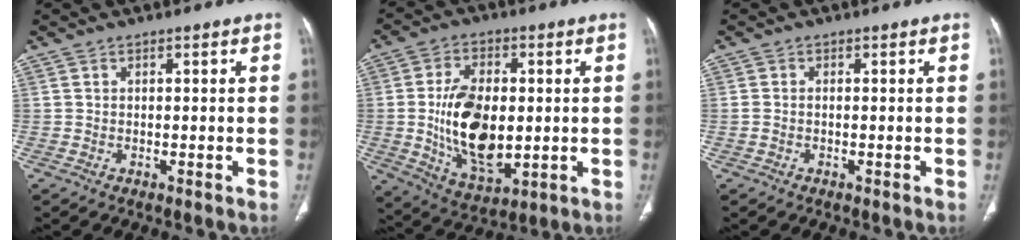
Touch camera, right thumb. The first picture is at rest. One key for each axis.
{"total": 15.9, "fx": -0.3, "fy": 9.1, "fz": 13.0, "tx": -0.218, "ty": -0.011, "tz": 0.008}
{"total": 0.8, "fx": -0.1, "fy": 0.4, "fz": 0.6, "tx": -0.023, "ty": 0.006, "tz": 0.001}